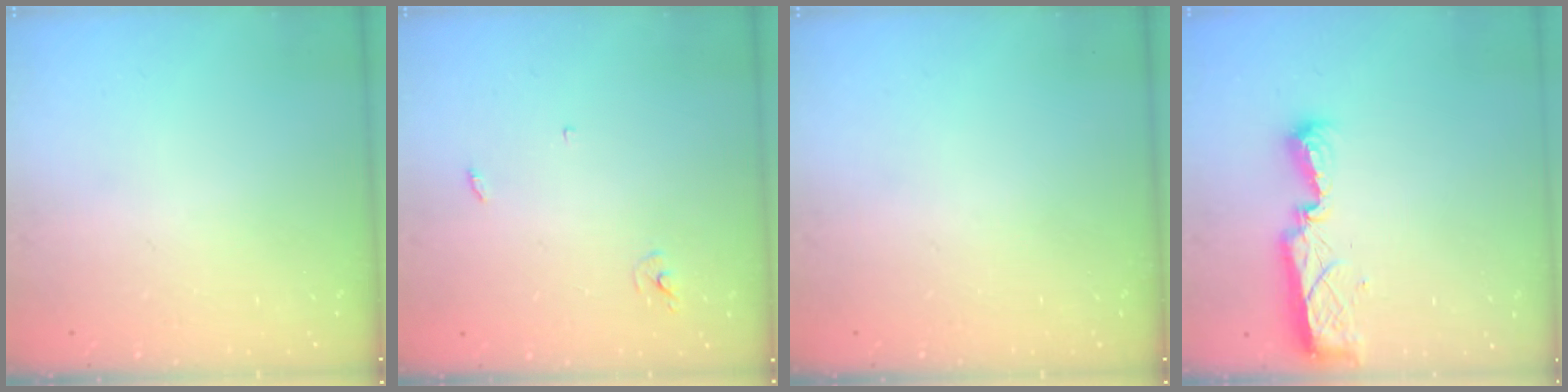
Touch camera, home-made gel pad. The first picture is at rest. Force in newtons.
{"total": 2.4, "press": 2.4, "slide": 0.2}
{"total": 0.0}
{"total": 7.9, "press": 7.9, "slide": 0.9}